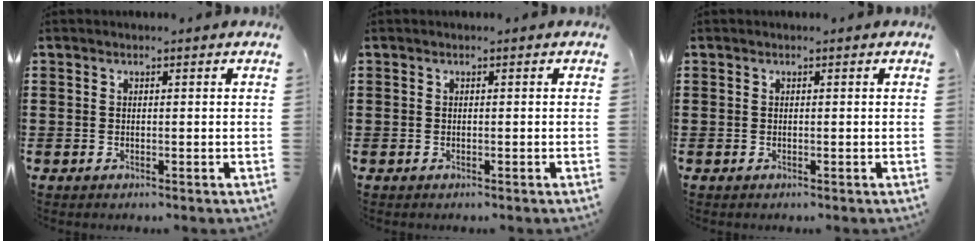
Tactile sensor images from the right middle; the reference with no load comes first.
{"total": 0.0}
{"total": 0.0}